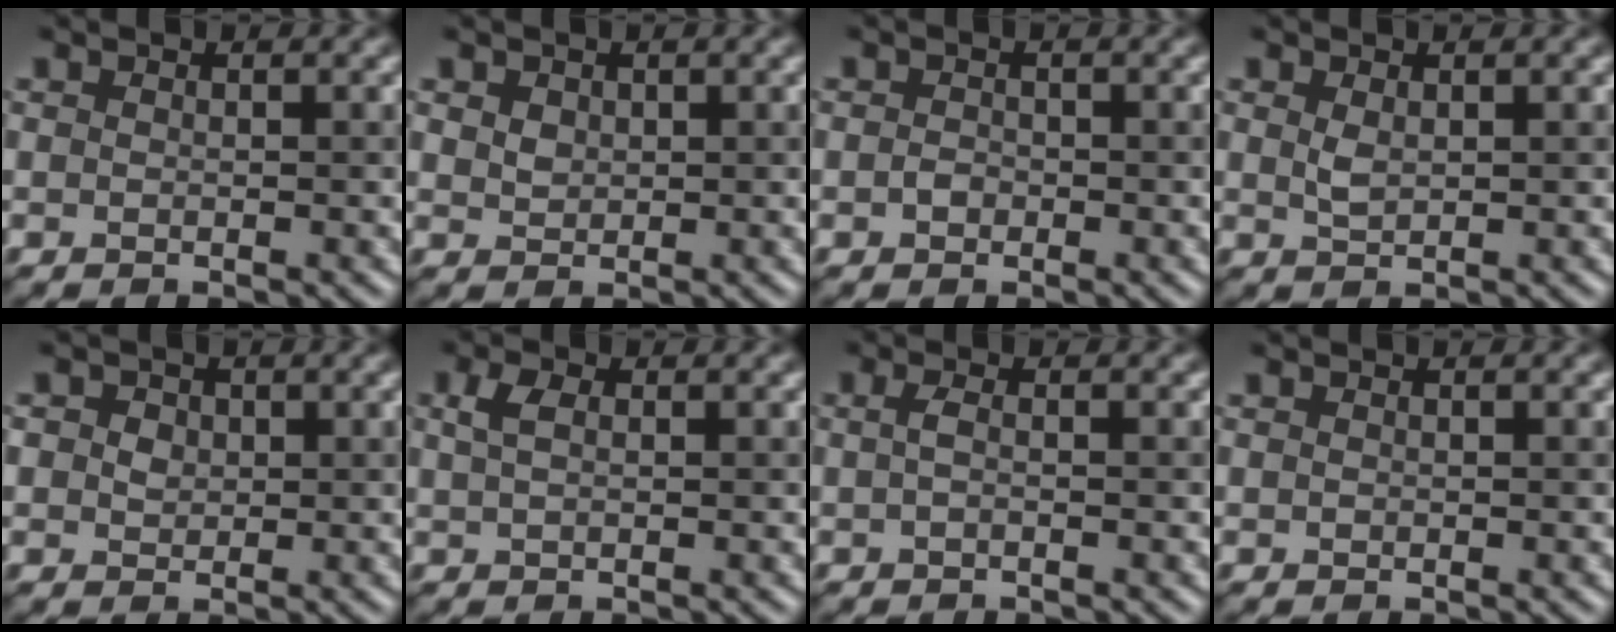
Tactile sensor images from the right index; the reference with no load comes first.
{"total": 1.2, "force": [0.6, 1.0, 0.3], "torque": [-0.004, 0.008, 0.014]}
{"total": 0.7, "force": [-0.3, 0.6, 0.2], "torque": [-0.005, 0.005, -0.006]}
{"total": 1.0, "force": [0.4, 0.5, 0.7], "torque": [-0.021, 0.005, 0.015]}
{"total": 2.3, "force": [0.7, 1.9, 1.0], "torque": [-0.010, 0.026, -0.002]}
{"total": 1.5, "force": [0.6, 0.8, 1.1], "torque": [-0.026, 0.012, 0.012]}
{"total": 0.8, "force": [-0.1, 0.1, 0.8], "torque": [-0.019, 0.004, -0.001]}
{"total": 0.0}